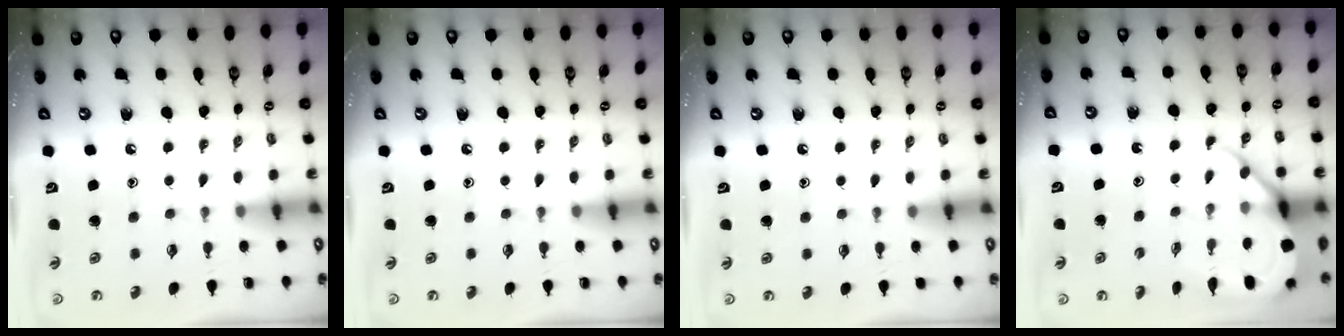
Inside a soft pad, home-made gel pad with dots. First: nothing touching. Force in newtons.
{"total": 0.0}
{"total": 2.7, "press": 2.6, "slide": 0.4}
{"total": 7.9, "press": 7.8, "slide": 0.7}